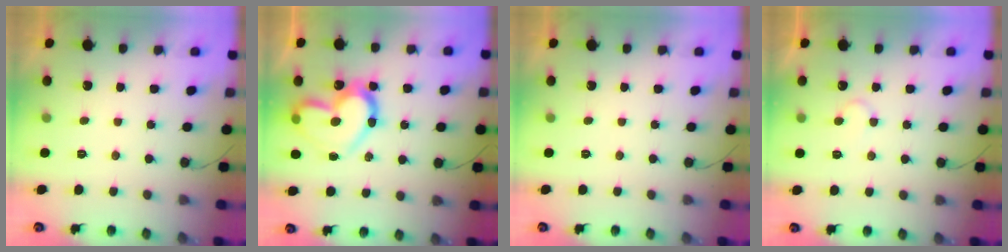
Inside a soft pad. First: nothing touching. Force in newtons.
{"total": 19.1, "press": 19.0, "slide": 1.8}
{"total": 0.0}
{"total": 4.5, "press": 4.5, "slide": 0.5}